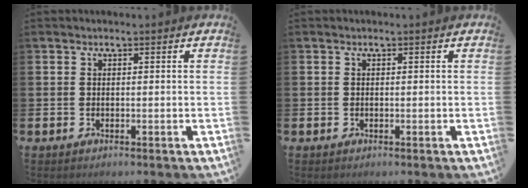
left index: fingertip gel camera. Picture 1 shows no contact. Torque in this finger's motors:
{"motor_torque": [-0.13, 0.17, -0.06, -0.01]}